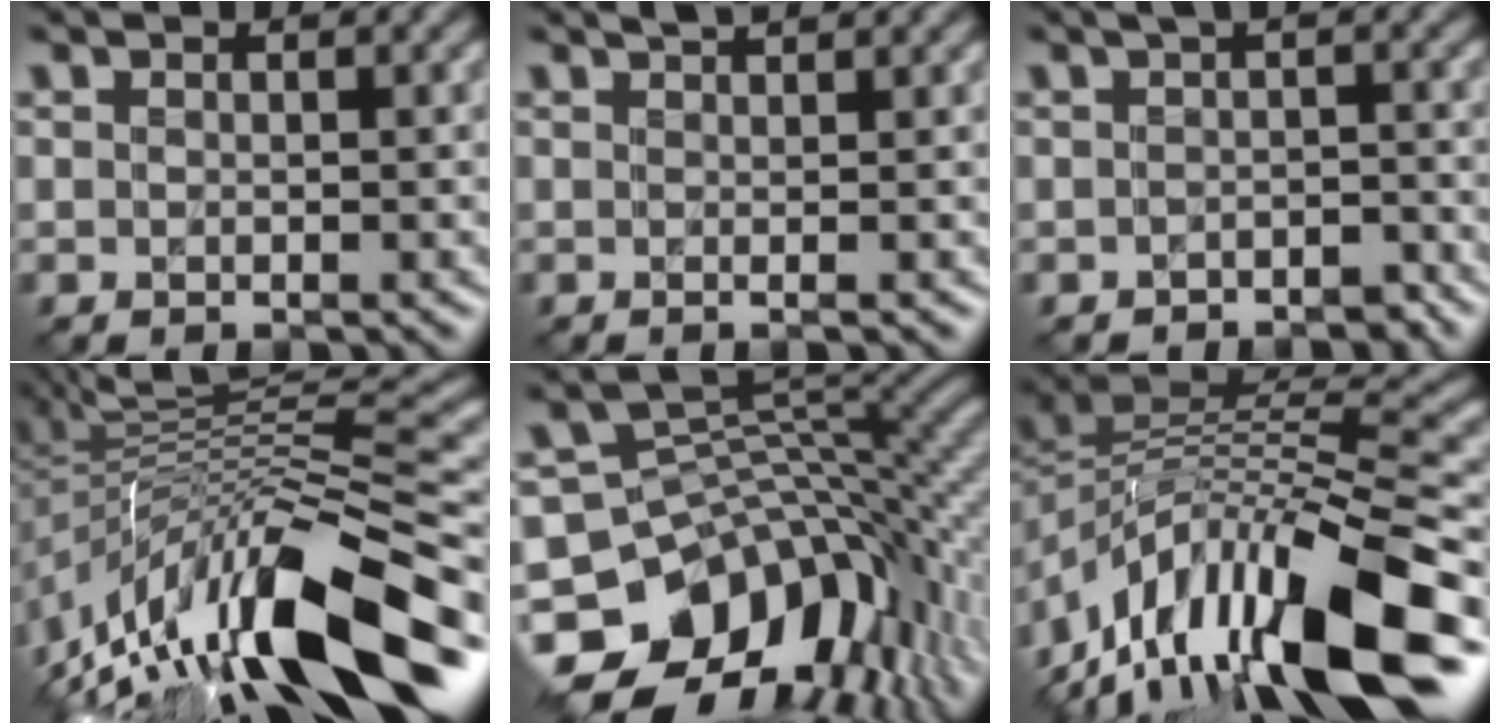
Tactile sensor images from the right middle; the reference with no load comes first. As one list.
[{"total": 3.2, "force": [1.7, 1.1, 2.6], "torque": [-0.017, 0.006, -0.012]}, {"total": 2.1, "force": [-1.6, 0.8, 1.3], "torque": [-0.014, -0.003, -0.025]}, {"total": 14.6, "force": [-6.0, 4.6, 12.5], "torque": [-0.226, 0.023, -0.109]}, {"total": 14.1, "force": [-6.2, 9.6, 8.2], "torque": [-0.173, -0.005, -0.099]}, {"total": 14.8, "force": [-7.3, 5.9, 11.5], "torque": [-0.206, 0.020, -0.132]}]